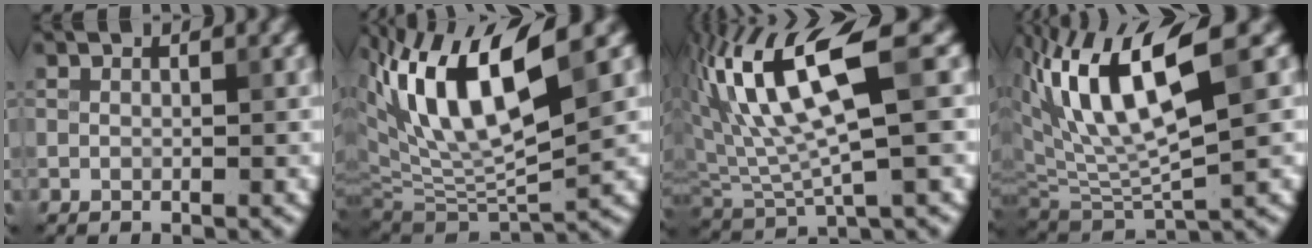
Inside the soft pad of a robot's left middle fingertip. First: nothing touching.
{"total": 10.6, "force": [4.5, 3.5, 9.0], "torque": [-0.165, 0.001, 0.084]}
{"total": 10.2, "force": [3.8, 2.9, 9.0], "torque": [-0.185, 0.009, 0.077]}
{"total": 9.1, "force": [3.9, 2.8, 7.7], "torque": [-0.150, 0.000, 0.073]}